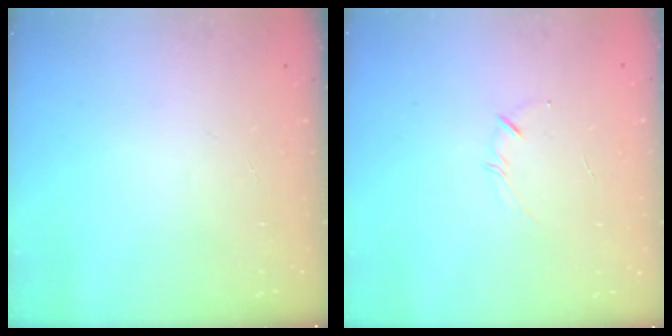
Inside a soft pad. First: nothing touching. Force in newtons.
{"total": 2.1, "press": 2.1, "slide": 0.4}